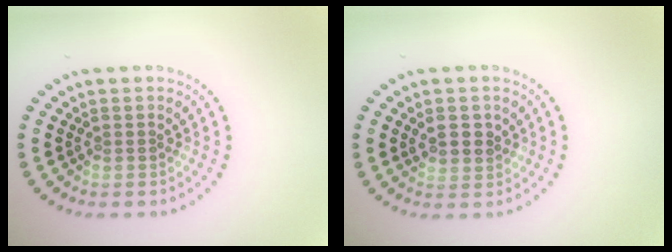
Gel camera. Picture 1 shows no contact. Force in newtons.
{"total": 2.1, "press": 2.0, "slide": 0.6}